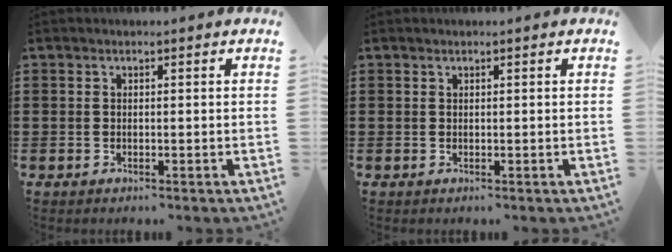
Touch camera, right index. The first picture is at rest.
{"total": 0.0}